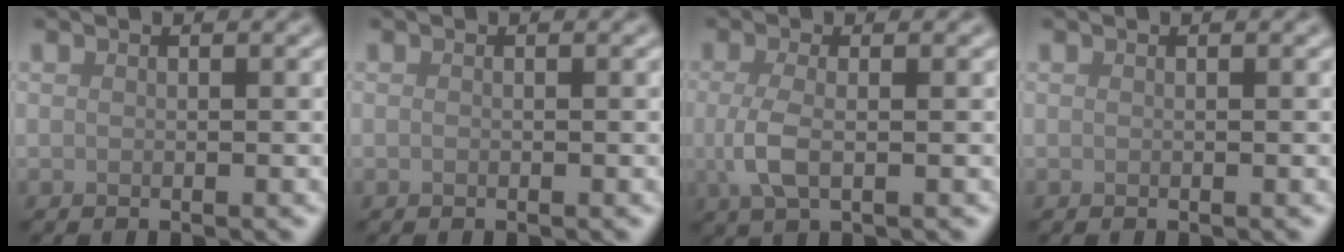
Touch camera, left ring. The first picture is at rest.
{"total": 0.0}
{"total": 3.0, "force": [-0.3, 1.2, 2.8], "torque": [-0.068, -0.006, -0.007]}
{"total": 0.0}